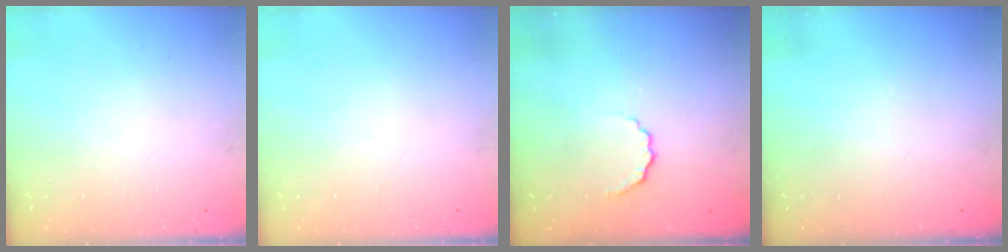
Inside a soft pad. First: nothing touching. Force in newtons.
{"total": 0.0}
{"total": 4.0, "press": 3.9, "slide": 1.0}
{"total": 0.0}